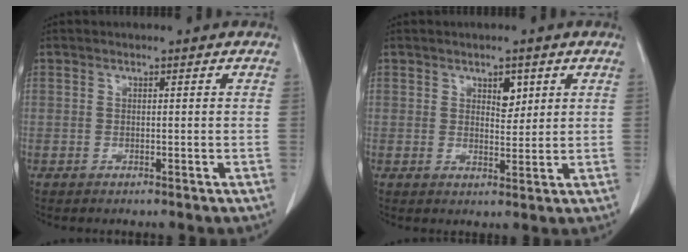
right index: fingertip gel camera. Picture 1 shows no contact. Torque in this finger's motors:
{"motor_torque": [0.04, 0.02, 0.00, 0.00]}